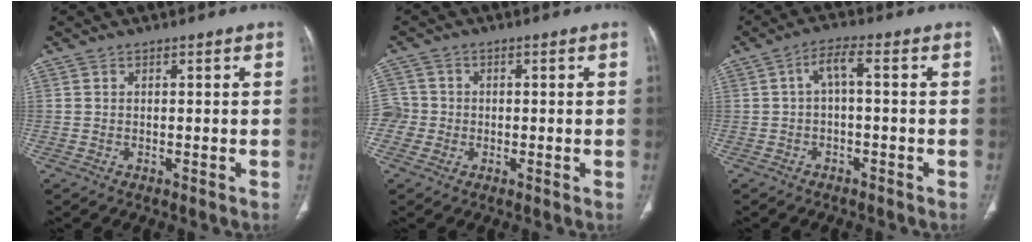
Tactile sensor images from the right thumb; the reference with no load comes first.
{"total": 4.2, "force": [-0.8, 4.1, 0.5], "torque": [0.010, 0.013, -0.021]}
{"total": 3.6, "force": [-0.3, 1.1, 3.4], "torque": [-0.065, 0.023, -0.009]}